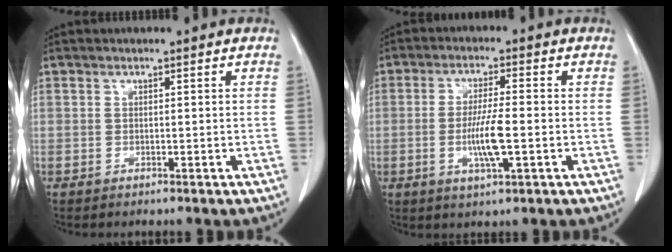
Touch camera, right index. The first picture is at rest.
{"total": 7.0, "force": [-1.6, 1.1, 6.8], "torque": [-0.130, -0.003, -0.026]}